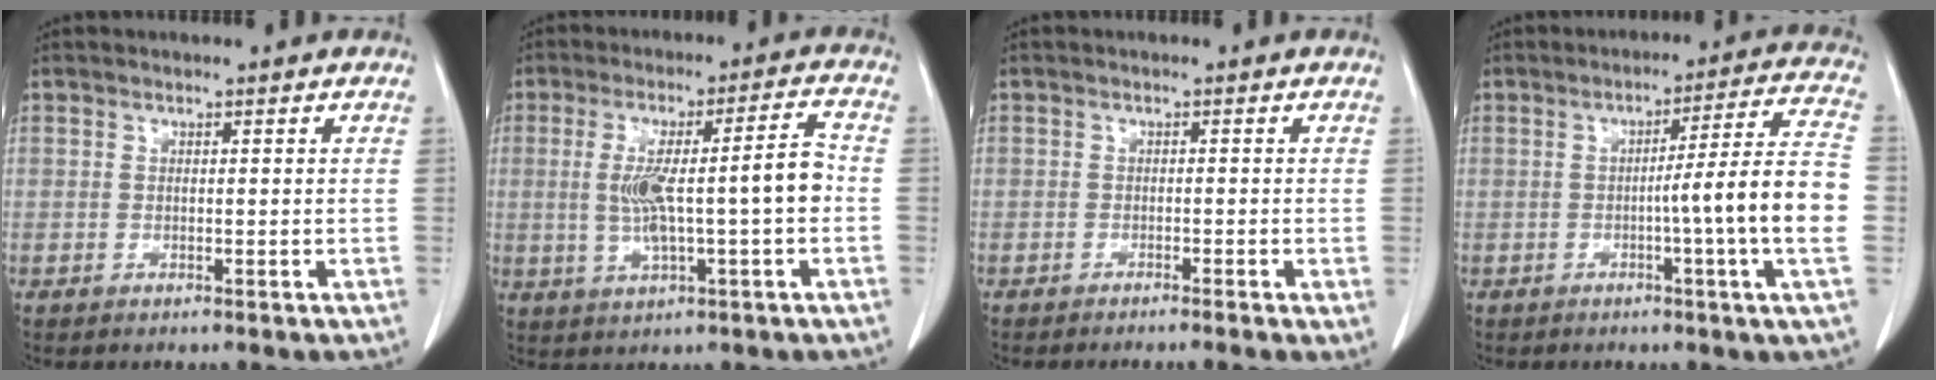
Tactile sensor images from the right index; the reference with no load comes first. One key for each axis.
{"total": 10.7, "fx": -0.8, "fy": 1.0, "fz": 10.7, "tx": -0.191, "ty": 0.023, "tz": -0.008}
{"total": 3.0, "fx": -2.2, "fy": 0.1, "fz": 2.0, "tx": -0.019, "ty": -0.003, "tz": -0.030}
{"total": 12.6, "fx": -2.2, "fy": -2.1, "fz": 12.2, "tx": -0.171, "ty": 0.002, "tz": -0.037}